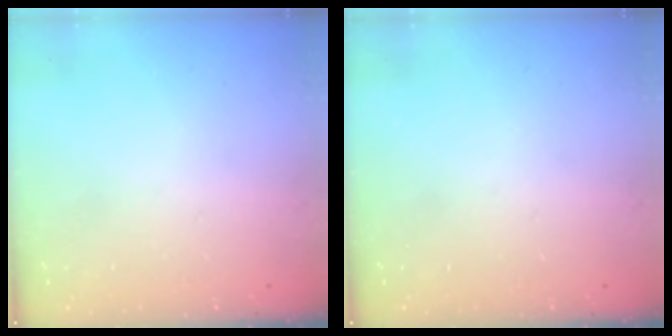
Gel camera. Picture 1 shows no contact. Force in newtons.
{"total": 0.0}